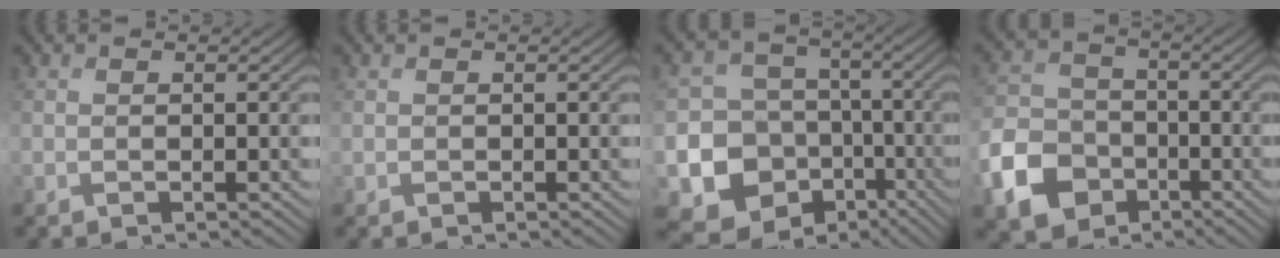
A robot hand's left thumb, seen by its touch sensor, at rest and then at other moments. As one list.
[{"total": 0.0}, {"total": 13.6, "force": [-5.0, 11.8, 4.7], "torque": [-0.124, -0.030, -0.087]}, {"total": 9.8, "force": [-4.5, 7.3, 4.6], "torque": [-0.122, -0.018, -0.101]}]